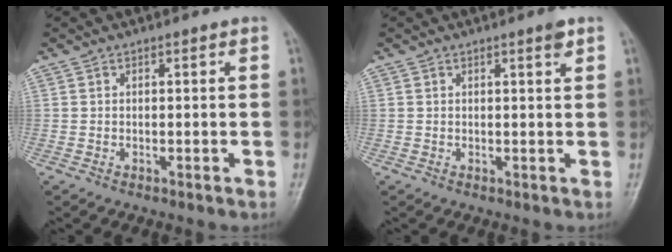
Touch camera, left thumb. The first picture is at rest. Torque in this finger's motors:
{"motor_torque": [0.50, 0.22, 0.18, -0.40, 0.00]}